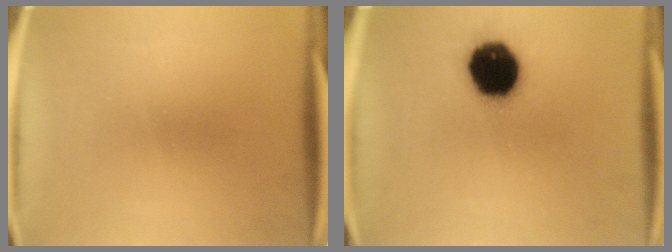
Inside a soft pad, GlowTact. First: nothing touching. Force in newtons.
{"total": 16.5}